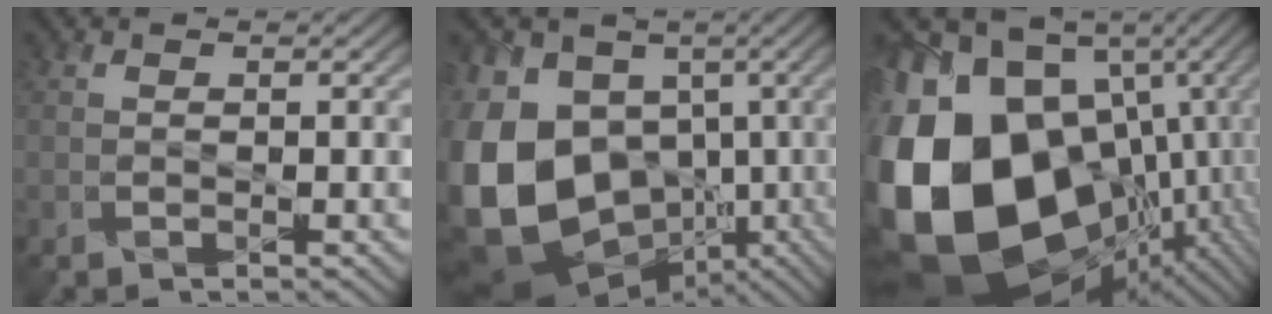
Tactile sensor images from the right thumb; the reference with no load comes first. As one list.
[{"total": 21.3, "force": [-4.0, 16.9, 12.3], "torque": [-0.298, -0.044, -0.066]}, {"total": 22.9, "force": [-3.2, 16.8, 15.3], "torque": [-0.371, -0.059, -0.021]}]